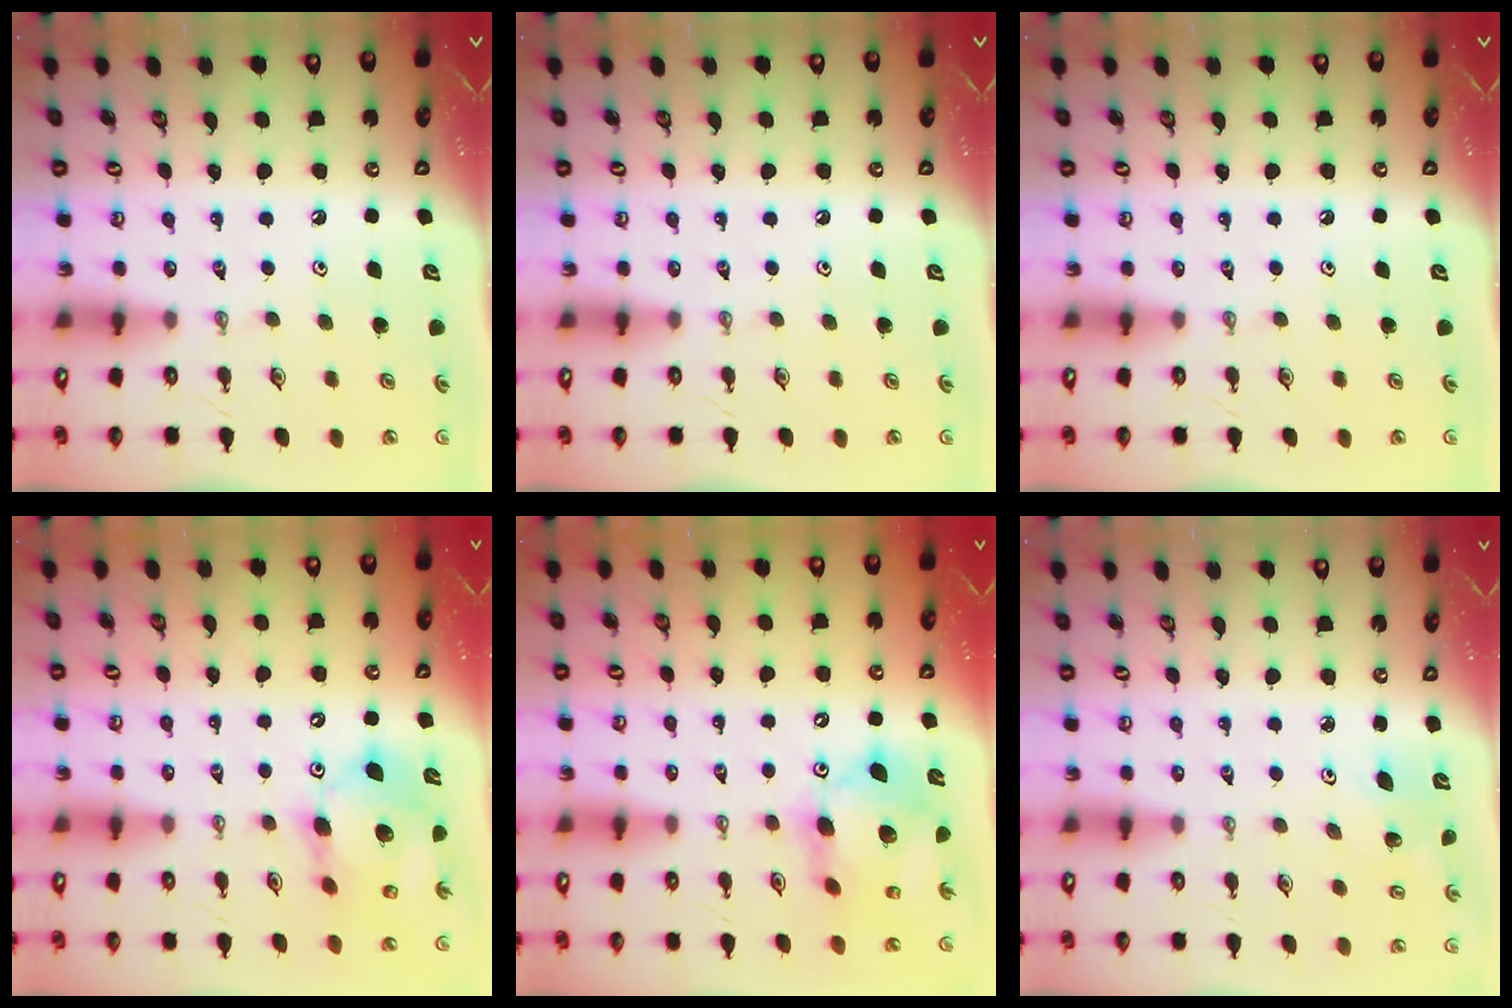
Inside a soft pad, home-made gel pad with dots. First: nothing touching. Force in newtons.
{"total": 0.0}
{"total": 0.0}
{"total": 14.1, "press": 13.9, "slide": 2.5}
{"total": 14.4, "press": 14.3, "slide": 1.4}
{"total": 3.7, "press": 3.4, "slide": 1.5}